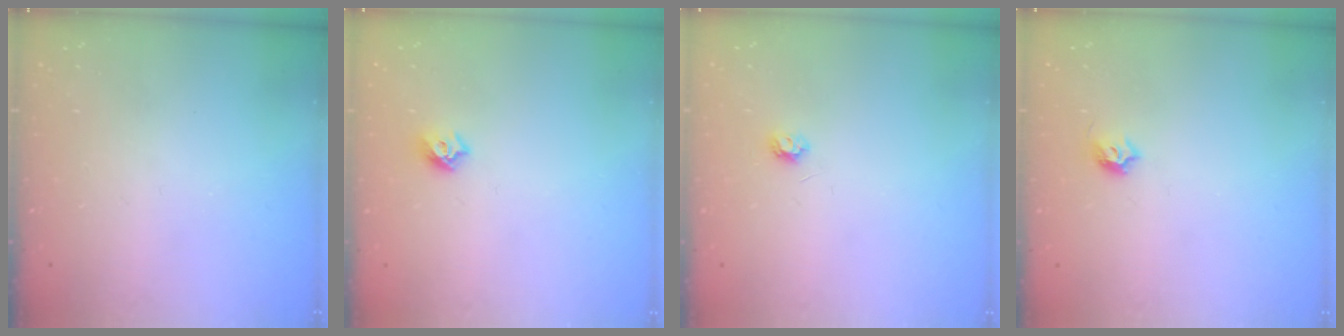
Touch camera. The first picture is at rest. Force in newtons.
{"total": 5.4, "press": 5.3, "slide": 1.0}
{"total": 3.9, "press": 3.8, "slide": 0.6}
{"total": 5.0, "press": 4.9, "slide": 0.7}